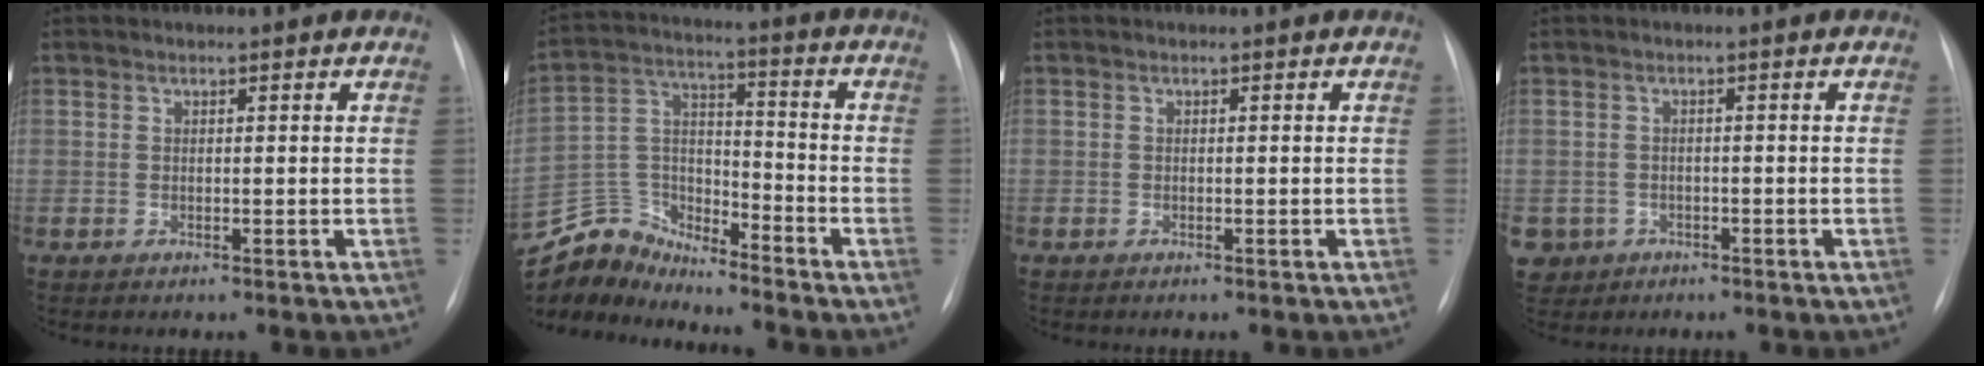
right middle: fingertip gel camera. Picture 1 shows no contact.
{"total": 10.3, "force": [-10.2, 1.3, -1.0], "torque": [0.013, 0.044, -0.202]}
{"total": 0.0}
{"total": 5.2, "force": [-2.4, 4.5, 0.4], "torque": [-0.019, 0.005, -0.035]}